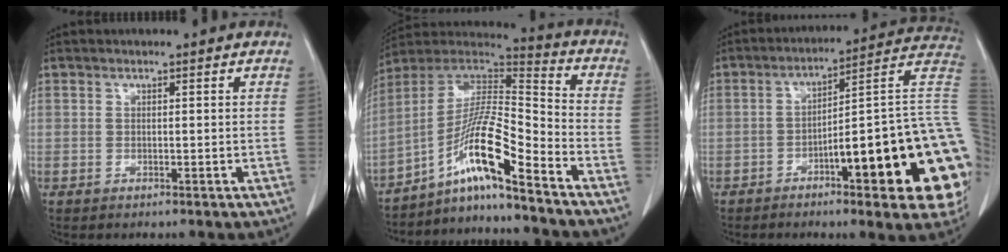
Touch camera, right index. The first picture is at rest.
{"total": 12.9, "force": [-8.4, 0.0, 9.9], "torque": [-0.183, 0.015, -0.152]}
{"total": 24.1, "force": [-5.9, 3.5, 23.1], "torque": [-0.205, 0.024, -0.073]}